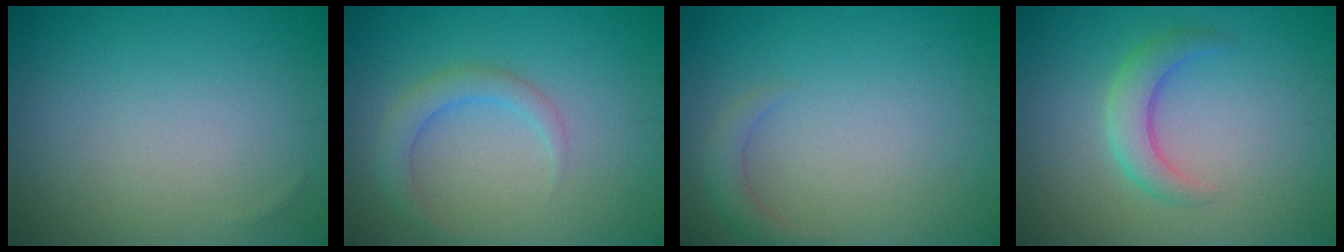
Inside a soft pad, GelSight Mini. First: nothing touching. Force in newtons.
{"total": 2.2, "press": 2.2, "slide": 0.1}
{"total": 1.5, "press": 1.4, "slide": 0.2}
{"total": 2.7, "press": 2.7, "slide": 0.2}